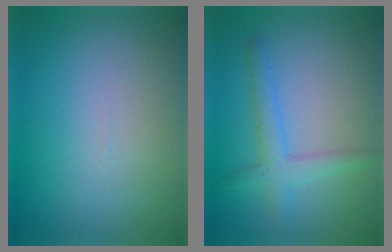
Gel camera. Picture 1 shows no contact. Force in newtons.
{"total": 2.9, "press": 2.9, "slide": 0.1}